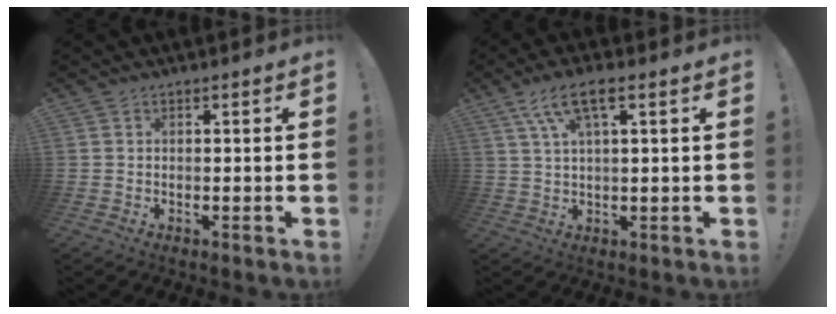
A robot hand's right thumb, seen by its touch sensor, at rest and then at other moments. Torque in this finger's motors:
{"motor_torque": [0.96, 1.03, 0.35, 0.16, 0.10]}